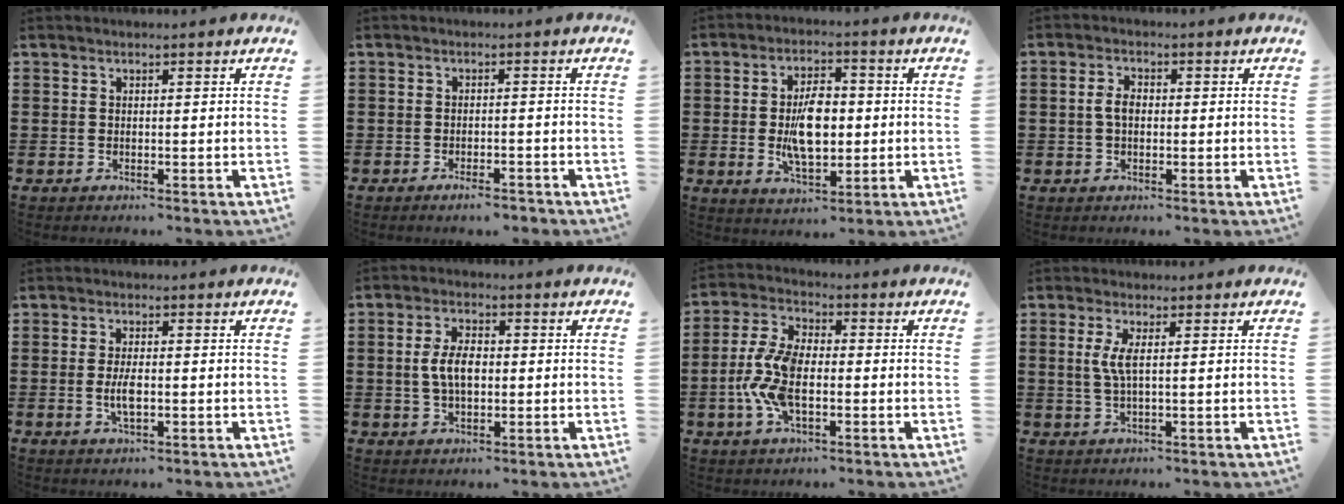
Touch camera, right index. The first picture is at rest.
{"total": 2.2, "force": [-1.9, 0.3, 1.2], "torque": [-0.021, 0.001, -0.035]}
{"total": 8.5, "force": [-0.3, 4.3, 7.2], "torque": [-0.137, -0.002, -0.013]}
{"total": 2.8, "force": [-0.1, 1.5, 2.4], "torque": [-0.046, 0.006, -0.003]}
{"total": 3.7, "force": [-0.5, 1.2, 3.4], "torque": [-0.069, -0.002, -0.011]}
{"total": 5.6, "force": [0.0, 3.0, 4.7], "torque": [-0.114, 0.002, -0.009]}
{"total": 8.6, "force": [-1.7, 4.2, 7.3], "torque": [-0.176, -0.003, -0.038]}
{"total": 3.3, "force": [0.5, 0.4, 3.3], "torque": [-0.071, -0.005, 0.004]}